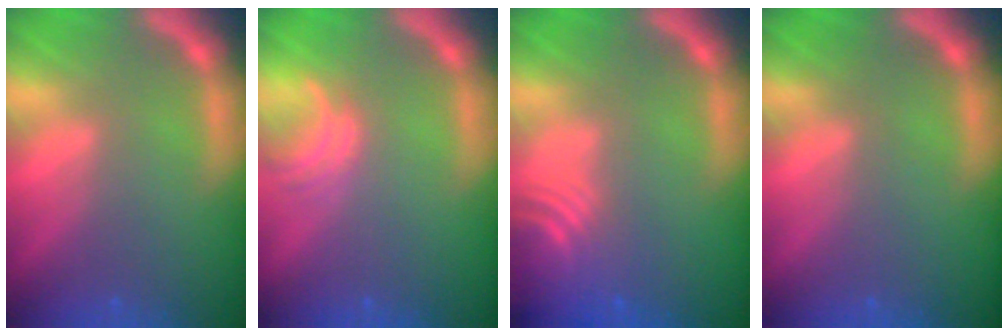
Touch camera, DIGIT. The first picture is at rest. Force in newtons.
{"total": 2.0}
{"total": 6.5}
{"total": 0.0}